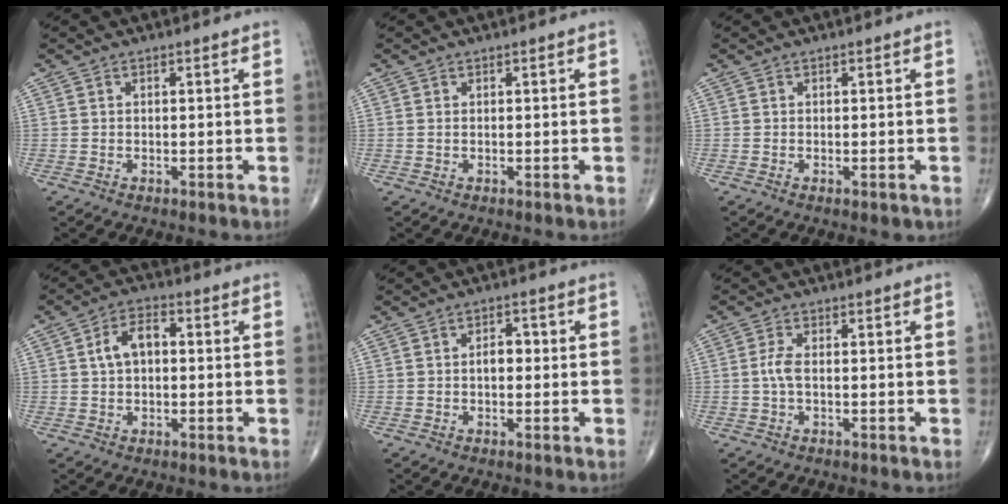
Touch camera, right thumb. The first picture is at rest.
{"total": 0.0}
{"total": 1.0, "force": [-0.5, 0.4, 0.8], "torque": [-0.013, -0.002, -0.004]}
{"total": 6.2, "force": [0.7, 3.7, 4.9], "torque": [-0.086, 0.019, 0.006]}
{"total": 2.7, "force": [-0.2, 1.6, 2.1], "torque": [-0.023, 0.008, -0.007]}
{"total": 2.6, "force": [-0.2, 1.0, 2.4], "torque": [-0.060, 0.000, -0.008]}